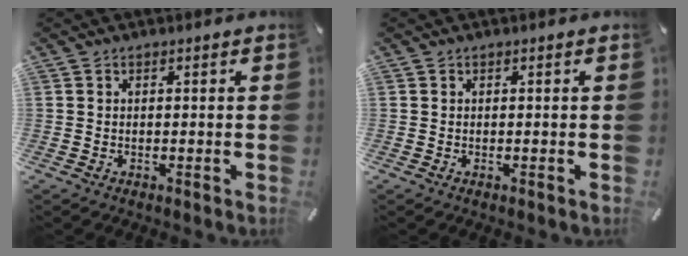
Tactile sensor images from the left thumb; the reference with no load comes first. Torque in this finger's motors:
{"motor_torque": [0.00, 0.01, 0.00, 0.00, 0.00]}